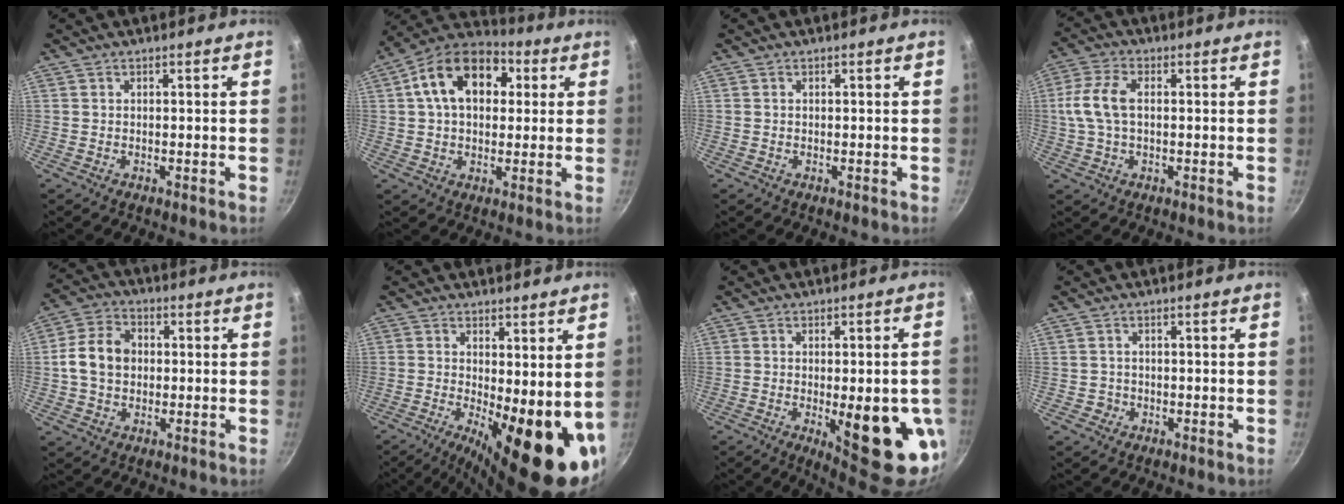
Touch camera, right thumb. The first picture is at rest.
{"total": 16.2, "force": [4.0, 11.0, 11.1], "torque": [-0.154, 0.023, 0.046]}
{"total": 0.0}
{"total": 8.1, "force": [0.6, 4.6, 6.6], "torque": [-0.141, 0.016, 0.004]}
{"total": 9.2, "force": [0.3, 7.1, 5.9], "torque": [-0.092, 0.018, -0.008]}
{"total": 16.4, "force": [-1.6, 5.7, 15.3], "torque": [-0.187, -0.027, -0.016]}
{"total": 16.6, "force": [-4.1, 5.5, 15.1], "torque": [-0.171, 0.000, -0.042]}
{"total": 1.4, "force": [-0.5, 1.3, 0.1], "torque": [0.005, 0.007, -0.005]}